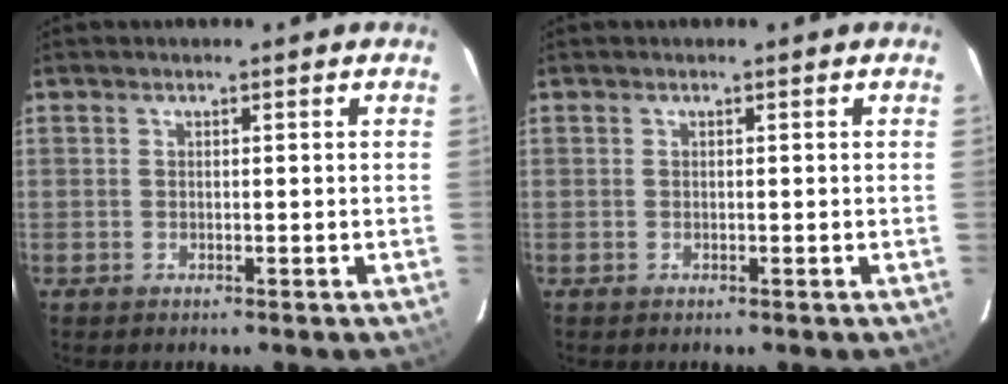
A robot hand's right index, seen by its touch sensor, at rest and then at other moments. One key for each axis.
{"total": 0.0}